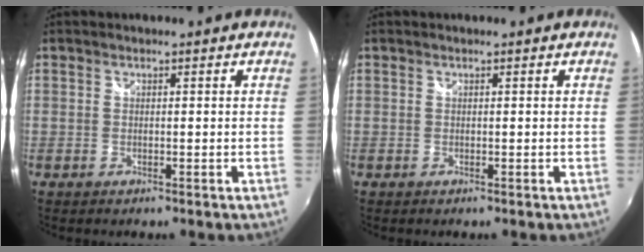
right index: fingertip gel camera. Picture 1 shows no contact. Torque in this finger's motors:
{"motor_torque": [0.00, 0.00, 0.00, 0.00]}